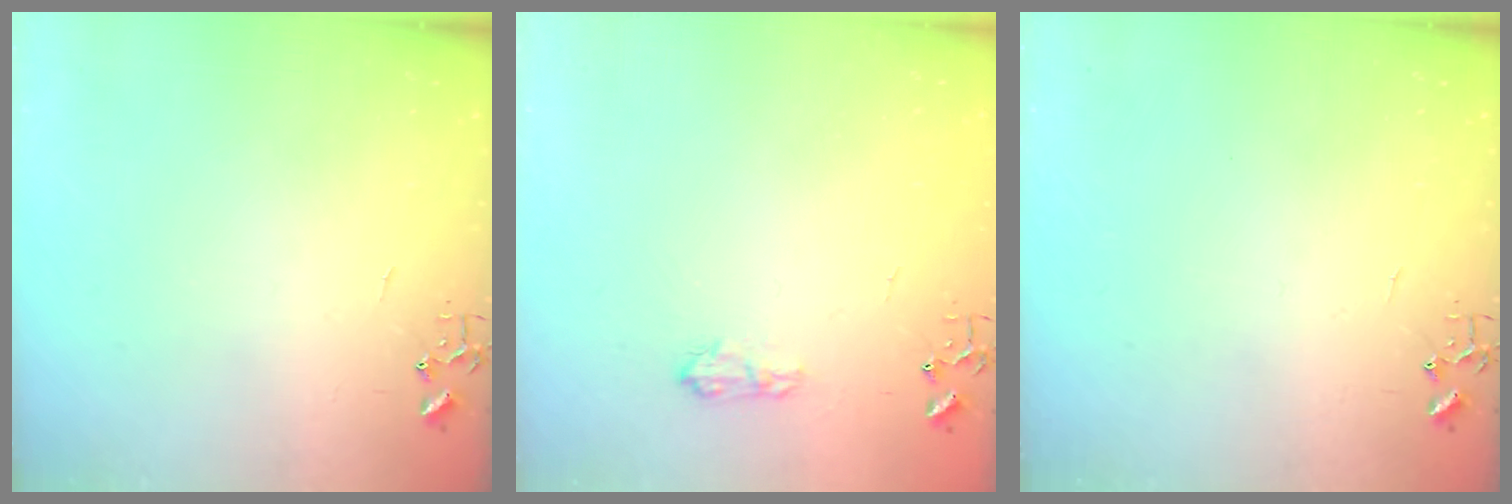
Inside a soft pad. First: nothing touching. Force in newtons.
{"total": 6.7, "press": 6.6, "slide": 0.8}
{"total": 0.0}